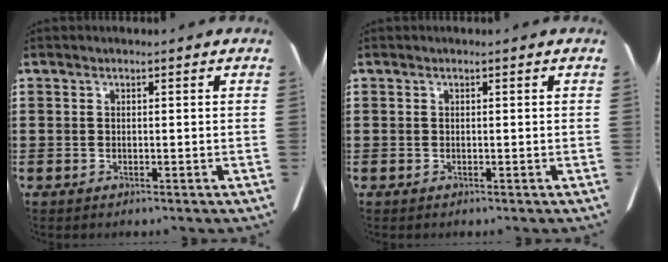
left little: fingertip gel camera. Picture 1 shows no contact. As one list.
[{"total": 0.0}]